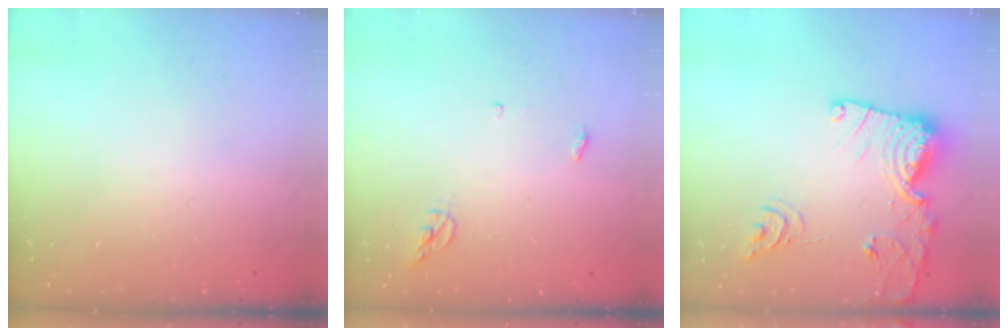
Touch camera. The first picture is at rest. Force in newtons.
{"total": 4.3, "press": 4.3, "slide": 0.3}
{"total": 18.1, "press": 18.0, "slide": 2.0}